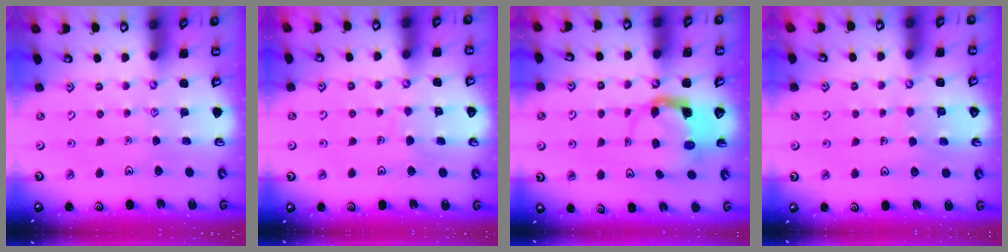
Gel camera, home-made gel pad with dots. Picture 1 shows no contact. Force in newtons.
{"total": 4.9, "press": 4.9, "slide": 0.3}
{"total": 3.7, "press": 3.6, "slide": 0.6}
{"total": 5.3, "press": 5.3, "slide": 0.3}